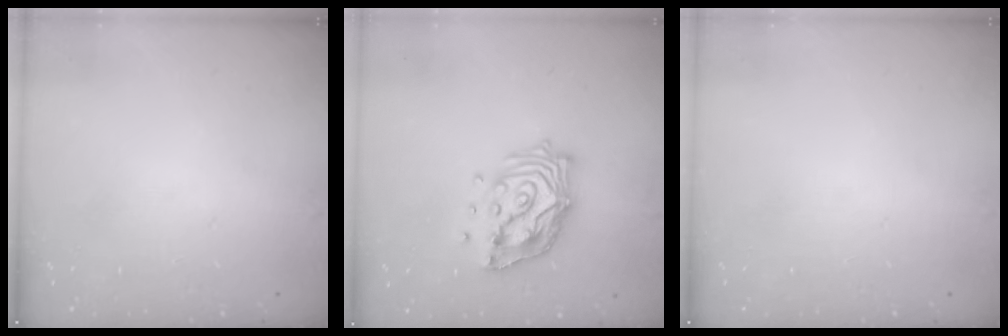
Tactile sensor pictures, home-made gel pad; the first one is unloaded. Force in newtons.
{"total": 13.9, "press": 13.8, "slide": 1.4}
{"total": 0.0}